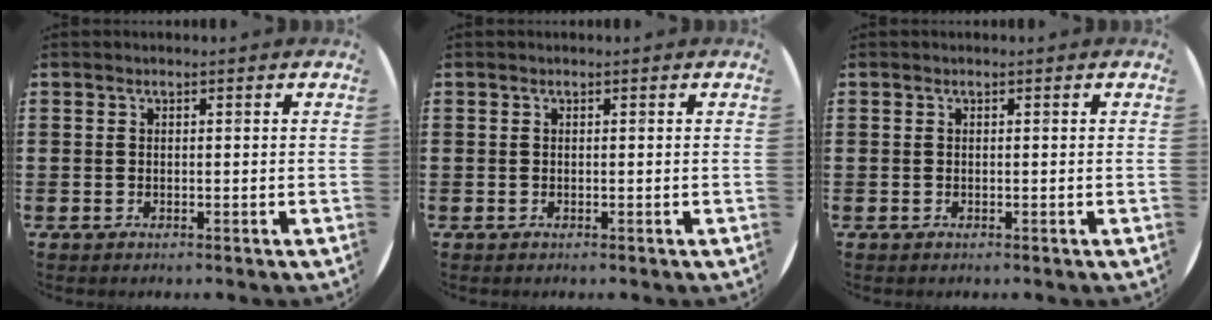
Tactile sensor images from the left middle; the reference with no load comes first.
{"total": 0.0}
{"total": 0.0}